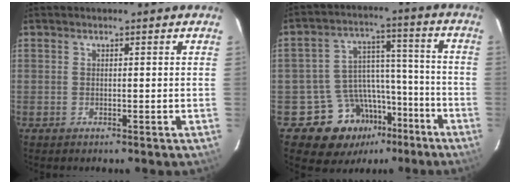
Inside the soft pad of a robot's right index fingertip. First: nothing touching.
{"total": 13.2, "force": [-8.4, 9.6, 3.4], "torque": [-0.061, 0.054, -0.116]}